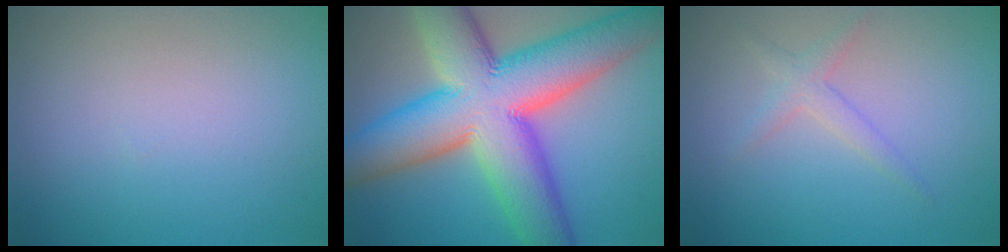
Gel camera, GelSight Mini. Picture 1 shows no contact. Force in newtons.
{"total": 15.7, "press": 15.7, "slide": 0.4}
{"total": 1.6, "press": 1.6, "slide": 0.1}